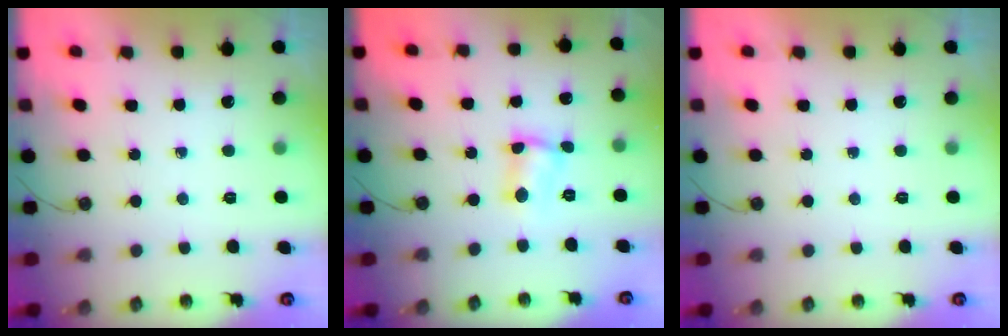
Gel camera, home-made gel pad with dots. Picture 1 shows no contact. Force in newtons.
{"total": 4.1, "press": 3.8, "slide": 1.6}
{"total": 0.0}